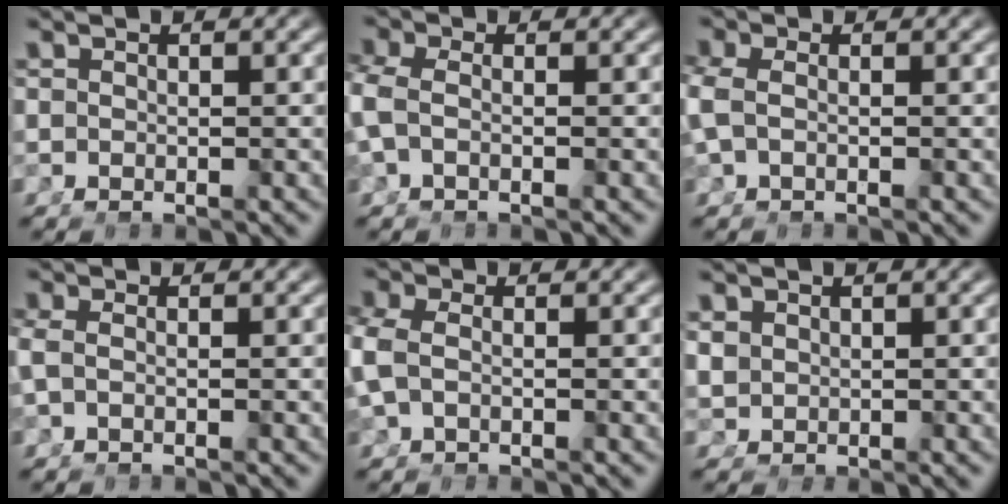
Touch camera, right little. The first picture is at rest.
{"total": 2.2, "force": [-0.3, 0.9, 2.0], "torque": [-0.058, -0.008, 0.001]}
{"total": 1.6, "force": [-0.2, 0.5, 1.5], "torque": [-0.047, -0.005, 0.005]}
{"total": 1.2, "force": [-0.3, -0.2, 1.1], "torque": [-0.032, -0.006, 0.002]}
{"total": 2.1, "force": [-0.1, 1.2, 1.8], "torque": [-0.059, -0.007, 0.008]}
{"total": 1.1, "force": [0.6, 0.7, 0.6], "torque": [-0.016, -0.005, 0.024]}